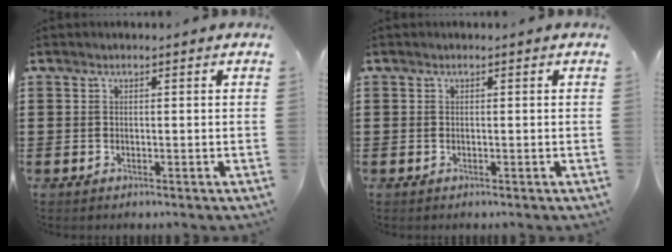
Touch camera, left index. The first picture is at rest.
{"total": 0.0}